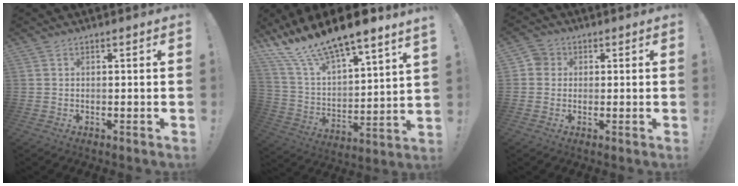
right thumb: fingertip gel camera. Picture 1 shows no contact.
{"total": 12.8, "force": [11.2, 1.8, 5.9], "torque": [-0.133, -0.100, 0.197]}
{"total": 3.5, "force": [0.5, 3.3, 1.0], "torque": [-0.013, 0.004, 0.009]}